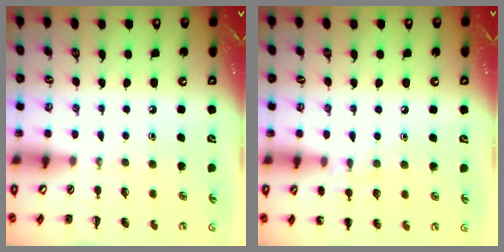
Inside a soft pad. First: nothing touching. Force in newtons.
{"total": 7.6, "press": 7.3, "slide": 2.1}